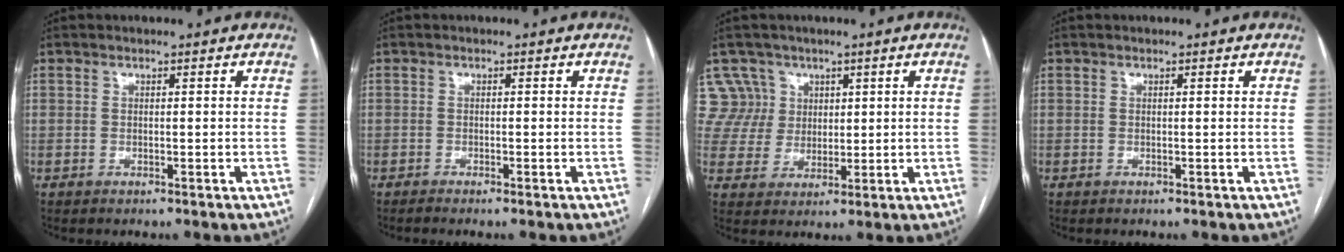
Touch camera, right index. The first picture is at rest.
{"total": 0.7, "force": [-0.5, -0.1, 0.4], "torque": [-0.011, 0.000, -0.010]}
{"total": 6.9, "force": [3.3, 5.9, -0.8], "torque": [0.021, 0.016, 0.073]}
{"total": 0.0}